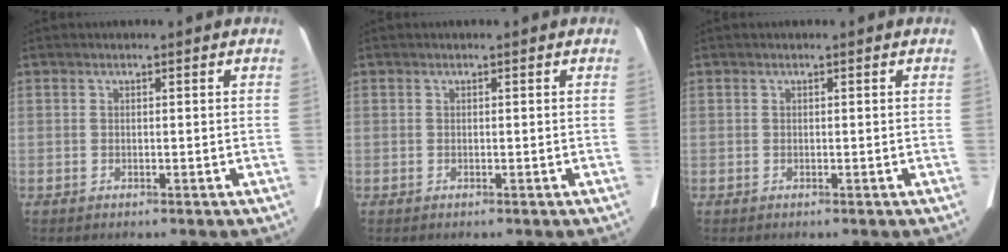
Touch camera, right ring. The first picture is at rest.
{"total": 0.0}
{"total": 0.0}